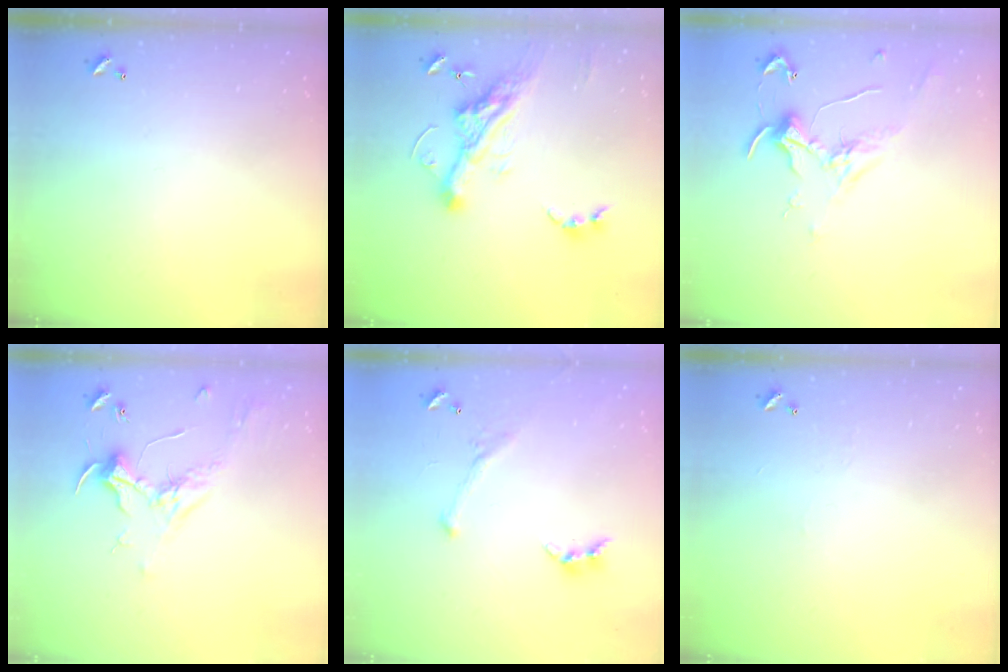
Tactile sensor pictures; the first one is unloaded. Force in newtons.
{"total": 12.9, "press": 12.8, "slide": 1.9}
{"total": 0.7, "press": 0.3, "slide": 0.7}
{"total": 1.8, "press": 1.6, "slide": 0.8}
{"total": 2.8, "press": 2.6, "slide": 1.0}
{"total": 2.3, "press": 2.3, "slide": 0.4}